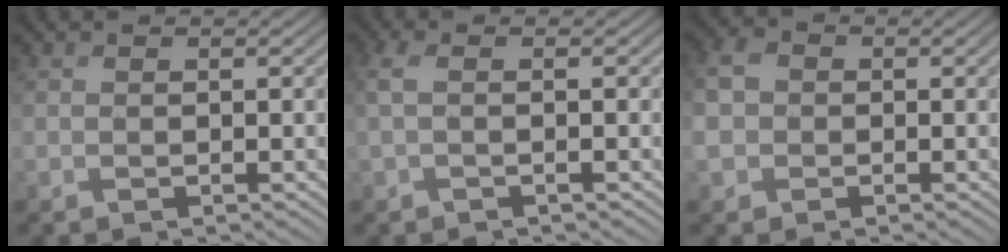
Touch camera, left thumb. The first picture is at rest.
{"total": 1.9, "force": [0.2, 0.0, 1.9], "torque": [-0.040, 0.003, -0.006]}
{"total": 3.6, "force": [-0.4, 3.2, 1.6], "torque": [-0.061, 0.000, -0.014]}